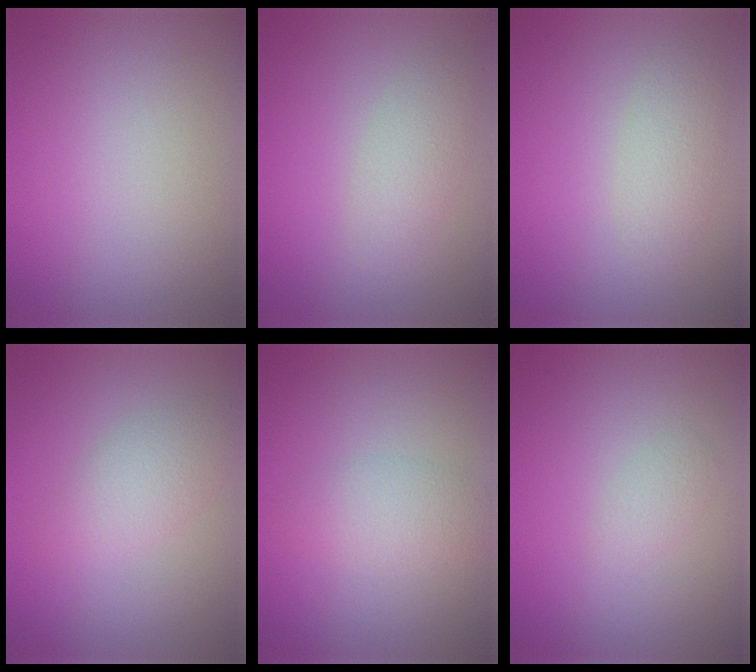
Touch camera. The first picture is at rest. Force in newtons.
{"total": 2.4, "press": 2.4, "slide": 0.1}
{"total": 2.5, "press": 2.5, "slide": 0.2}
{"total": 3.0, "press": 3.0, "slide": 0.0}
{"total": 2.8, "press": 2.8, "slide": 0.1}
{"total": 1.1, "press": 1.1, "slide": 0.1}